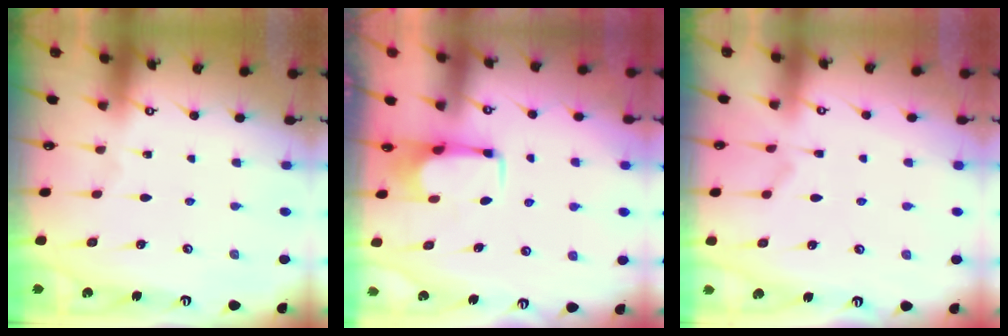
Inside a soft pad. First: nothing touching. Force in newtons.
{"total": 2.8, "press": 2.8, "slide": 0.4}
{"total": 1.1, "press": 0.3, "slide": 1.0}